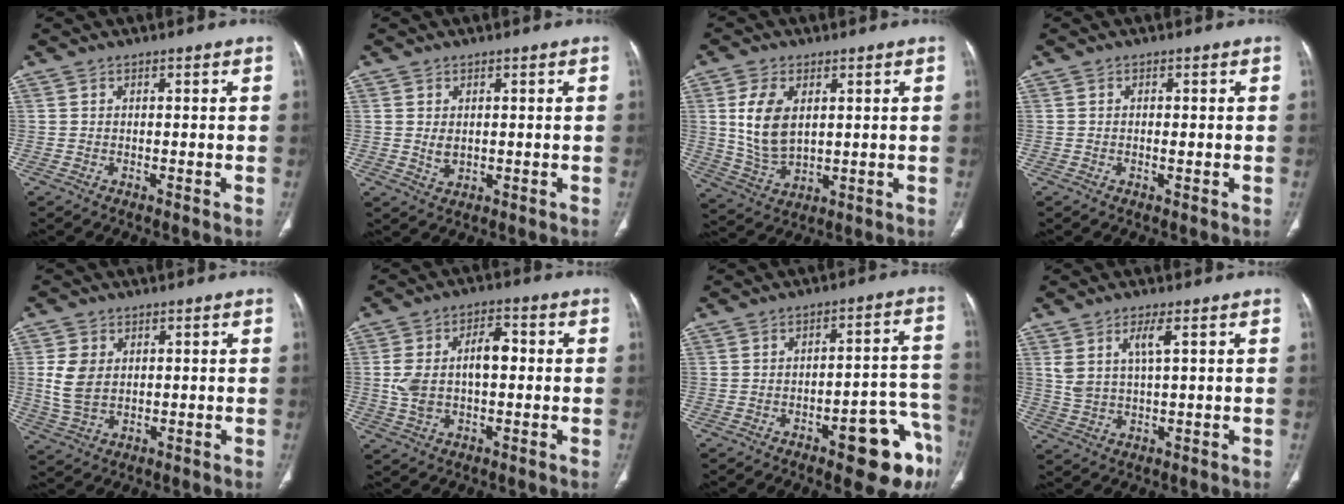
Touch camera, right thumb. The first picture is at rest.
{"total": 2.4, "force": [0.4, 1.7, 1.6], "torque": [-0.019, -0.006, 0.014]}
{"total": 10.1, "force": [2.3, 6.0, 7.8], "torque": [-0.145, -0.012, 0.056]}
{"total": 0.9, "force": [-0.2, 0.4, 0.8], "torque": [-0.017, -0.001, -0.003]}
{"total": 6.5, "force": [1.1, 4.7, 4.4], "torque": [-0.081, -0.002, 0.031]}
{"total": 10.2, "force": [0.4, 5.8, 8.4], "torque": [-0.154, 0.030, 0.009]}
{"total": 13.9, "force": [-7.3, 4.1, 11.1], "torque": [-0.085, 0.058, -0.084]}
{"total": 5.2, "force": [2.4, 1.5, 4.4], "torque": [-0.088, -0.010, 0.054]}